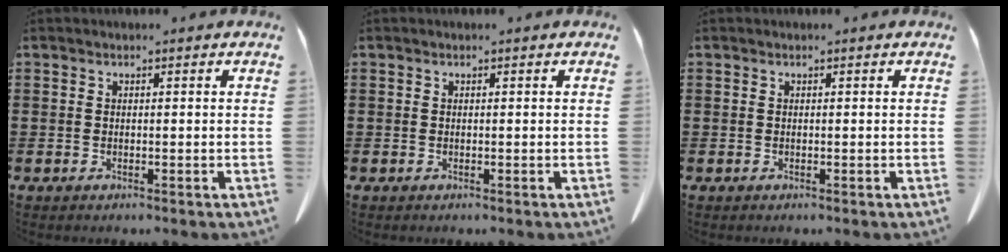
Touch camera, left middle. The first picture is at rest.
{"total": 0.0}
{"total": 0.0}